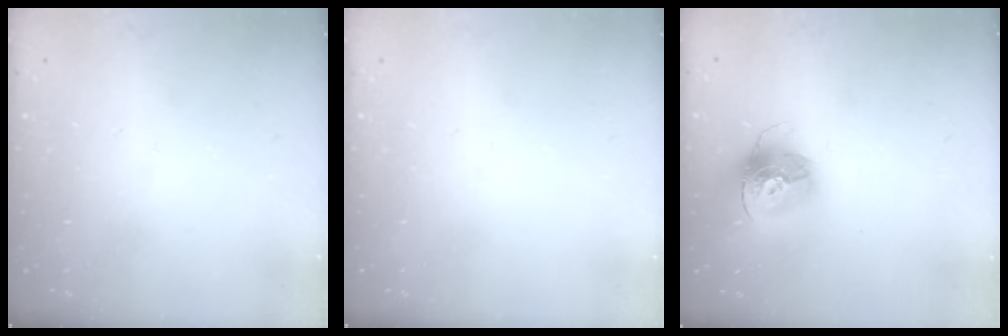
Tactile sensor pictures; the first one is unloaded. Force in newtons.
{"total": 0.0}
{"total": 15.3, "press": 15.2, "slide": 1.4}